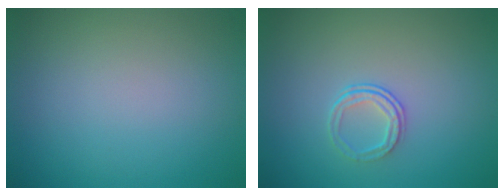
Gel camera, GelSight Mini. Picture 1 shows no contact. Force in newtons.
{"total": 1.7, "press": 1.1, "slide": 1.4}